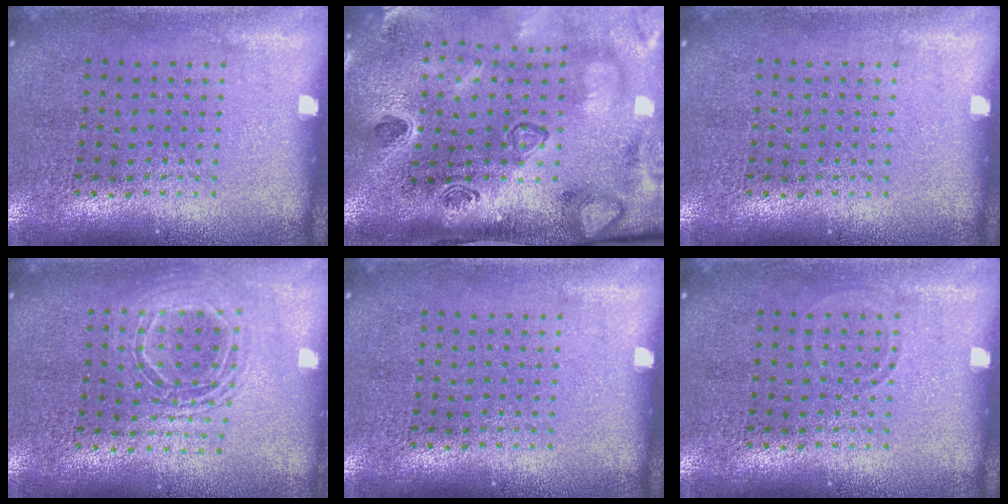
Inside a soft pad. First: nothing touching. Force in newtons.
{"total": 4.4, "press": 3.1, "slide": 3.1}
{"total": 0.0}
{"total": 1.7, "press": 1.5, "slide": 0.9}
{"total": 0.0}
{"total": 0.6, "press": 0.5, "slide": 0.2}